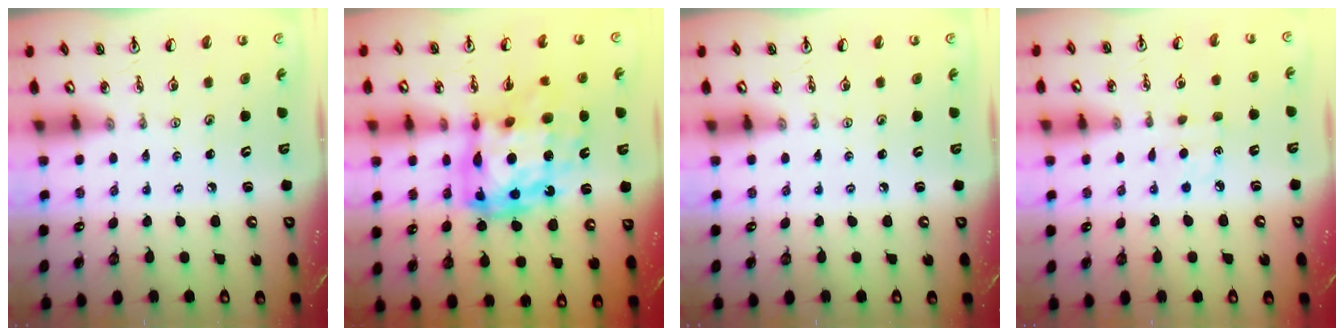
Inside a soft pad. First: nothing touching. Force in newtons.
{"total": 21.1, "press": 21.0, "slide": 2.4}
{"total": 0.0}
{"total": 5.0, "press": 4.9, "slide": 0.6}